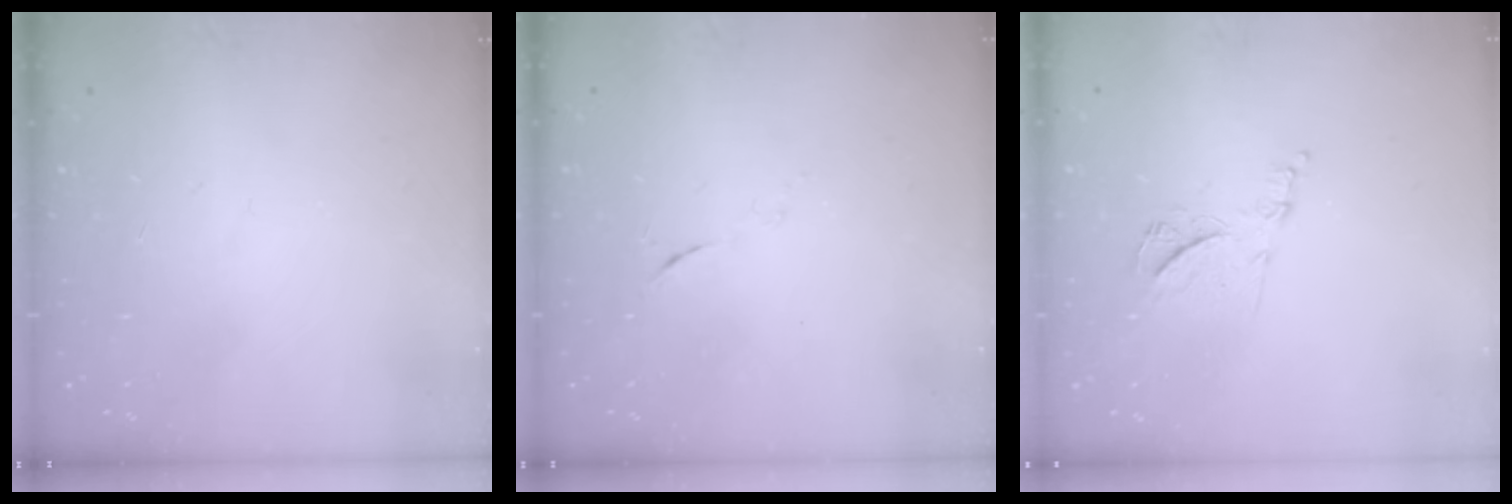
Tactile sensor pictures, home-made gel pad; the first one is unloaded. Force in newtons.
{"total": 5.2, "press": 5.1, "slide": 1.2}
{"total": 9.1, "press": 9.1, "slide": 0.5}